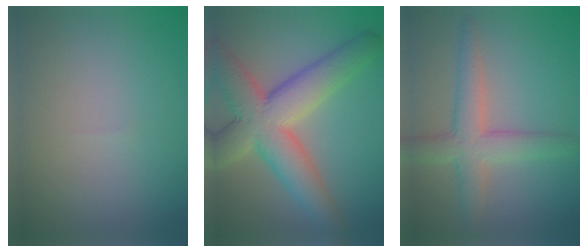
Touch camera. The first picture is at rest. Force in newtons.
{"total": 9.8, "press": 9.8, "slide": 0.7}
{"total": 4.6, "press": 4.6, "slide": 0.2}